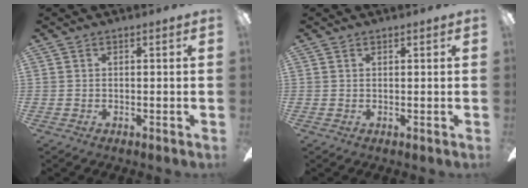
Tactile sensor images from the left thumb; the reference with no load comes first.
{"total": 0.5, "force": [0.4, 0.2, 0.0], "torque": [0.001, 0.000, 0.009]}